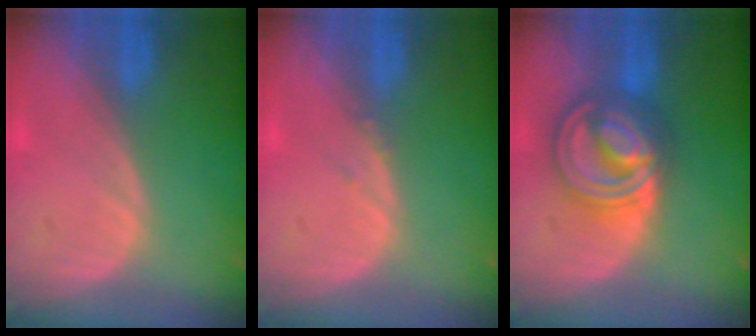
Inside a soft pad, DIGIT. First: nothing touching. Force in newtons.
{"total": 0.6, "press": 0.6, "slide": 0.3}
{"total": 8.8, "press": 8.8, "slide": 0.7}